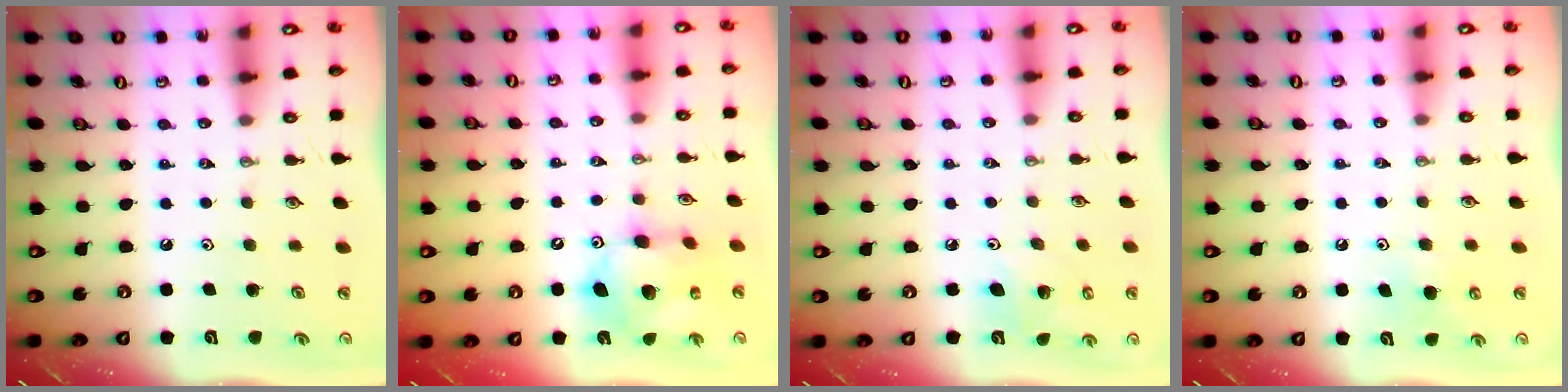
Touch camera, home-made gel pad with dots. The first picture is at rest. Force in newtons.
{"total": 13.1, "press": 13.0, "slide": 1.2}
{"total": 7.4, "press": 7.0, "slide": 2.4}
{"total": 5.7, "press": 5.7, "slide": 0.6}